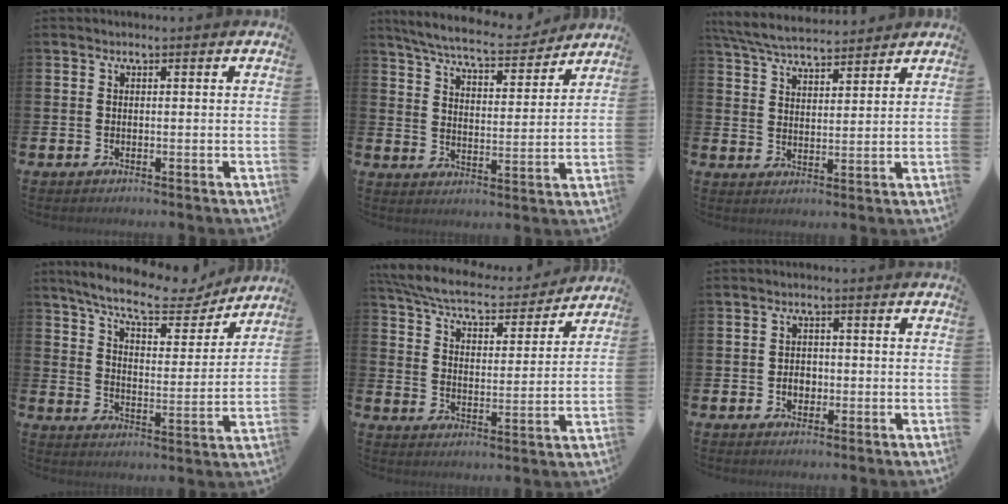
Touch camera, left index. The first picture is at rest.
{"total": 7.3, "force": [6.9, 0.8, 2.3], "torque": [-0.066, -0.045, 0.118]}
{"total": 6.4, "force": [6.1, 0.9, 1.5], "torque": [-0.056, -0.025, 0.112]}
{"total": 9.6, "force": [8.5, 2.2, 3.8], "torque": [-0.093, -0.050, 0.146]}
{"total": 7.4, "force": [6.9, 1.2, 2.4], "torque": [-0.085, -0.048, 0.118]}
{"total": 2.3, "force": [-0.6, 1.8, 1.3], "torque": [-0.005, -0.004, -0.018]}